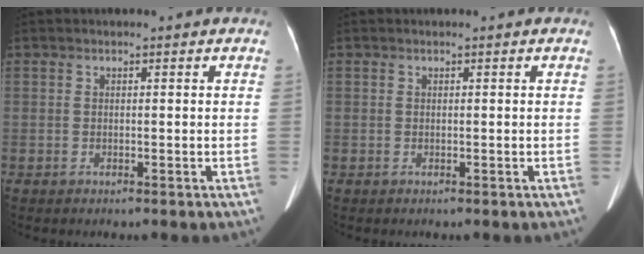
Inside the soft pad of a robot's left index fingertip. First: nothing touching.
{"total": 0.0}